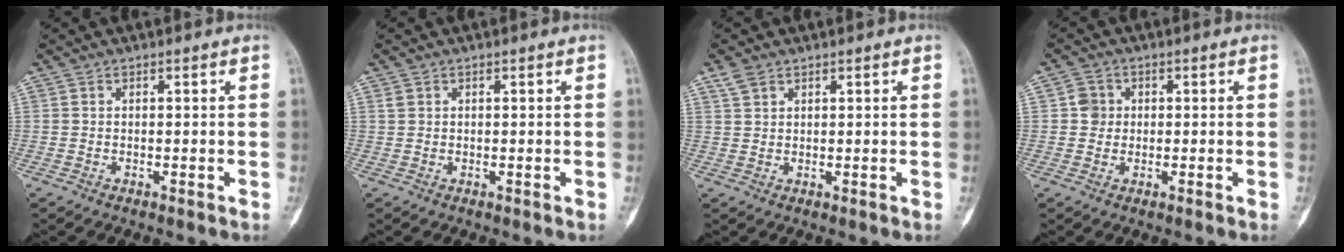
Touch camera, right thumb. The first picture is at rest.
{"total": 0.8, "force": [0.4, 0.6, 0.3], "torque": [-0.001, 0.003, 0.009]}
{"total": 2.6, "force": [1.8, 1.5, 1.2], "torque": [-0.023, 0.002, 0.039]}
{"total": 2.9, "force": [0.2, 2.8, 0.8], "torque": [0.003, 0.006, -0.002]}